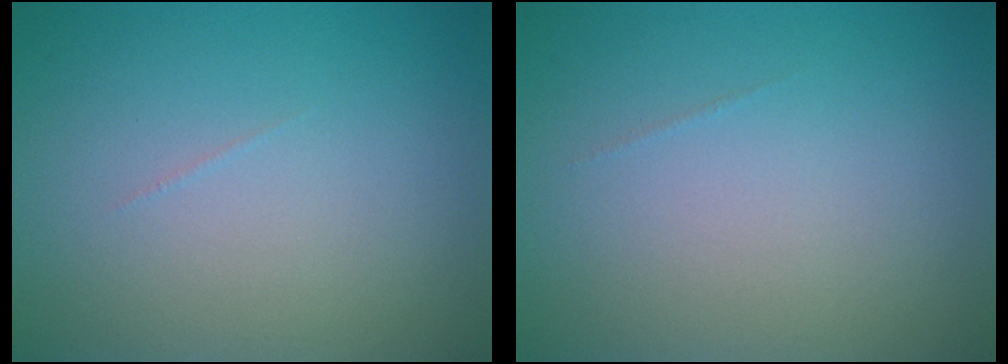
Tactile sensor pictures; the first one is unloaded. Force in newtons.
{"total": 0.0}